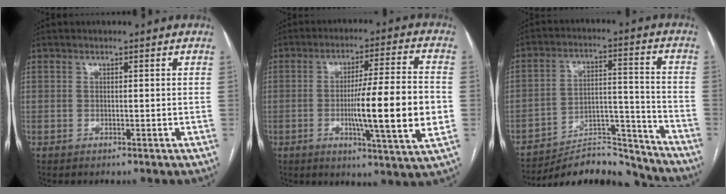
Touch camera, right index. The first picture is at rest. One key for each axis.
{"total": 15.2, "fx": -2.3, "fy": 0.0, "fz": 15.1, "tx": -0.234, "ty": -0.009, "tz": -0.041}
{"total": 14.4, "fx": -14.1, "fy": 2.6, "fz": 1.3, "tx": -0.009, "ty": 0.049, "tz": -0.218}